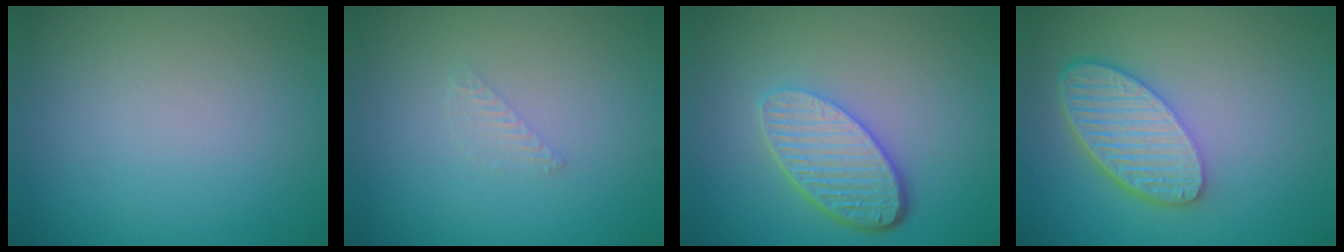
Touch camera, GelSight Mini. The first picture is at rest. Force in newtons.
{"total": 0.8, "press": 0.8, "slide": 0.0}
{"total": 5.3, "press": 3.8, "slide": 3.6}
{"total": 6.1, "press": 4.7, "slide": 3.9}